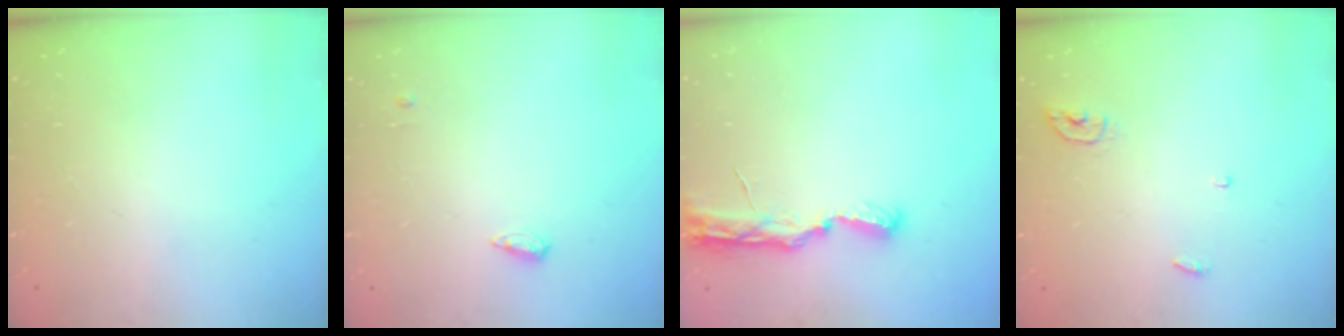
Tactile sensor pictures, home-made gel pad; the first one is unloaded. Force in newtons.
{"total": 4.2, "press": 4.1, "slide": 0.8}
{"total": 8.0, "press": 8.0, "slide": 0.8}
{"total": 4.3, "press": 4.3, "slide": 0.3}